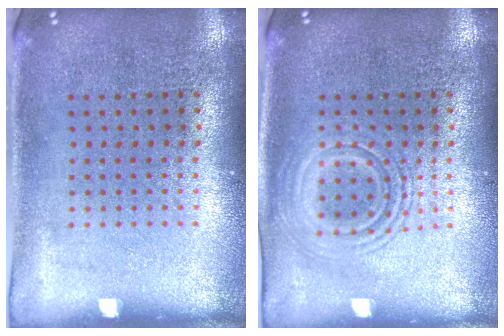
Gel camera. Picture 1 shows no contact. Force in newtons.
{"total": 1.9, "press": 1.9, "slide": 0.3}